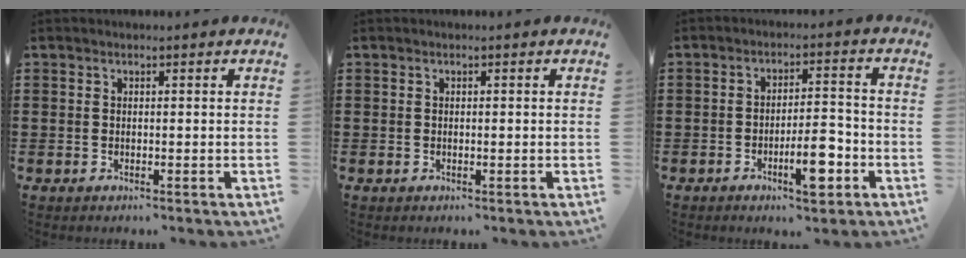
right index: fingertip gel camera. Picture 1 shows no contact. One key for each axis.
{"total": 0.0}
{"total": 7.2, "fx": -3.3, "fy": 2.1, "fz": 6.0, "tx": -0.100, "ty": 0.004, "tz": -0.055}